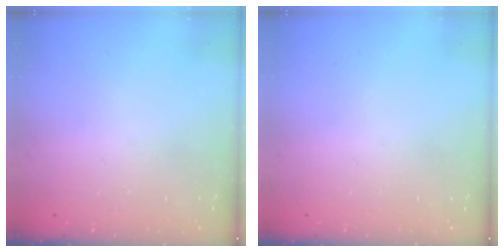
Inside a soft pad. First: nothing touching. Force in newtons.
{"total": 0.0}